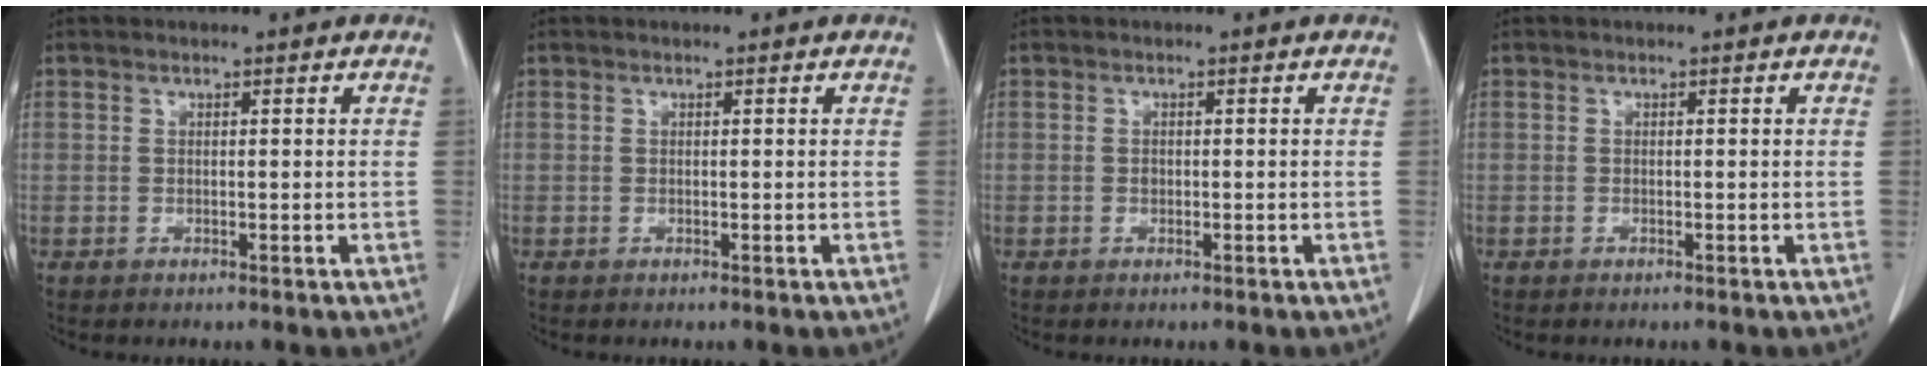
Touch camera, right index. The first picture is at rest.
{"total": 0.0}
{"total": 0.5, "force": [-0.1, 0.4, 0.3], "torque": [-0.007, 0.002, -0.002]}
{"total": 0.0}